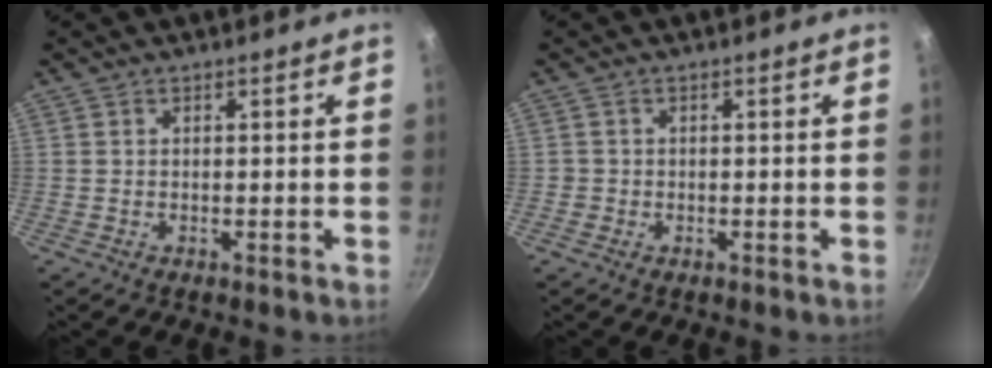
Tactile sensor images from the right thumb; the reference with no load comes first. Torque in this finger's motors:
{"motor_torque": [0.18, 0.13, 0.33, 0.11, -0.01]}